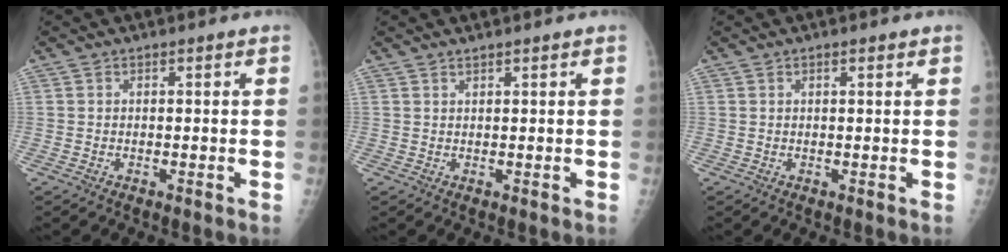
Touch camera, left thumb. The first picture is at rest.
{"total": 0.9, "force": [0.8, 0.0, 0.4], "torque": [-0.004, -0.005, 0.017]}
{"total": 1.2, "force": [0.7, 0.3, 0.9], "torque": [-0.013, -0.001, 0.009]}